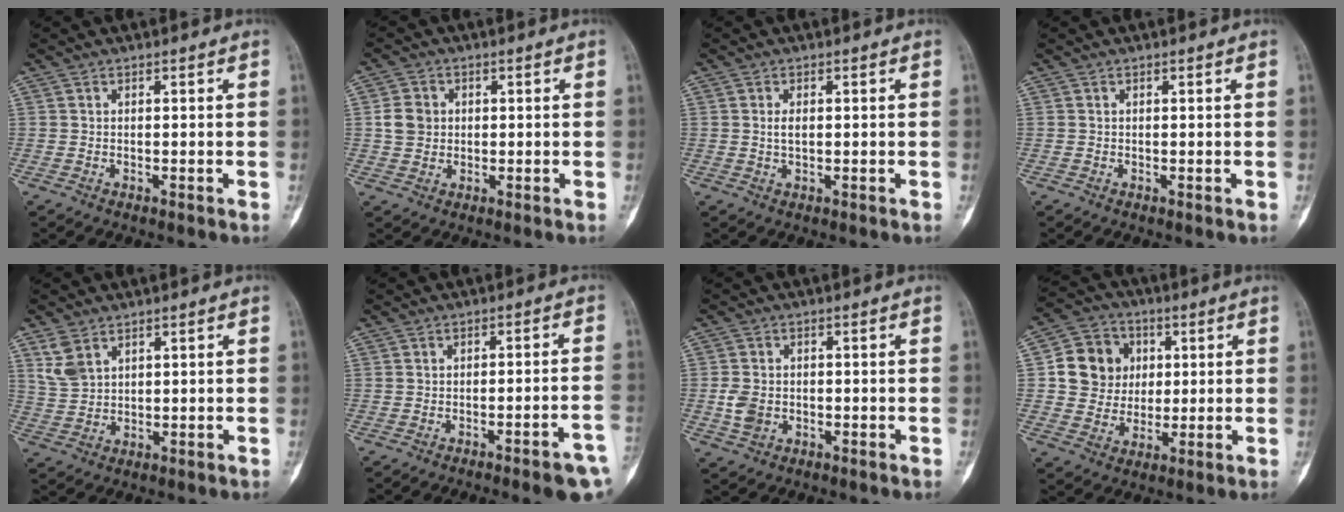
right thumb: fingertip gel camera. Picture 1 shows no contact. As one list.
[{"total": 4.7, "force": [0.5, 4.2, 1.9], "torque": [-0.020, 0.004, 0.005]}, {"total": 1.8, "force": [0.2, 0.9, 1.6], "torque": [-0.025, 0.001, 0.003]}, {"total": 0.0}, {"total": 4.3, "force": [2.4, 2.6, 2.4], "torque": [-0.045, -0.005, 0.060]}, {"total": 9.3, "force": [-5.7, 1.2, 7.3], "torque": [-0.087, 0.026, -0.070]}, {"total": 4.4, "force": [-1.0, 3.4, 2.6], "torque": [-0.044, 0.005, -0.017]}, {"total": 11.3, "force": [2.0, 10.4, 4.2], "torque": [-0.035, 0.004, 0.033]}]